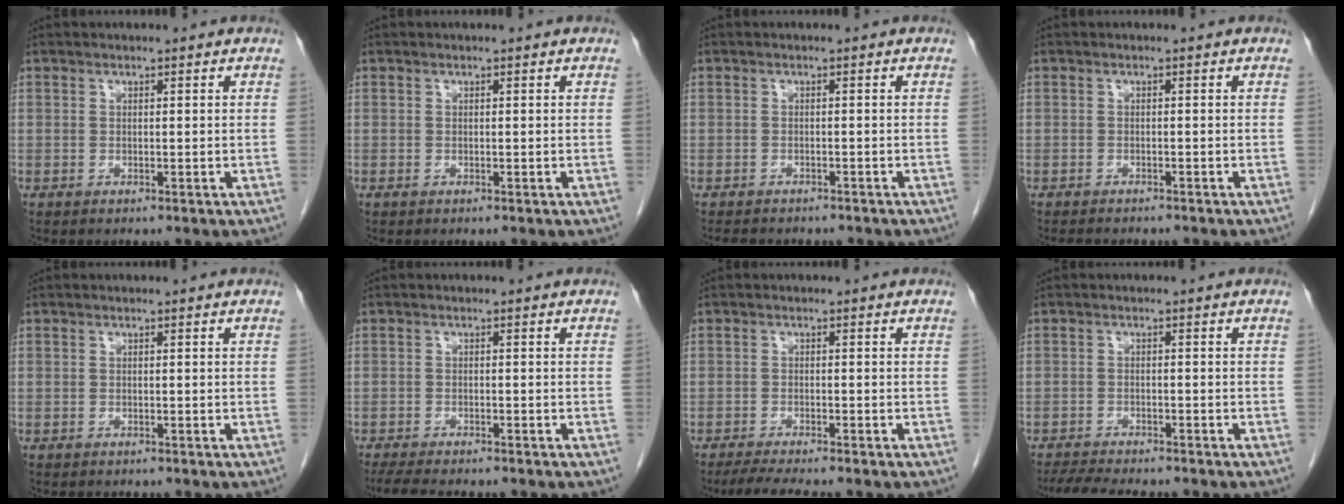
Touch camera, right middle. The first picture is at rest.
{"total": 0.0}
{"total": 7.2, "force": [-6.3, 2.3, 2.7], "torque": [-0.038, -0.001, -0.078]}
{"total": 5.3, "force": [-4.7, 1.2, 2.1], "torque": [-0.027, -0.006, -0.062]}
{"total": 0.7, "force": [-0.7, 0.2, 0.1], "torque": [-0.007, -0.001, -0.011]}
{"total": 7.6, "force": [-6.6, 1.4, 3.7], "torque": [-0.056, -0.014, -0.098]}
{"total": 5.1, "force": [-4.4, 0.0, 2.6], "torque": [-0.043, -0.016, -0.073]}
{"total": 7.9, "force": [-7.1, 1.0, 3.3], "torque": [-0.052, -0.014, -0.110]}